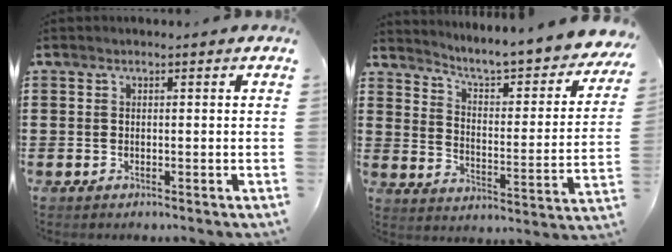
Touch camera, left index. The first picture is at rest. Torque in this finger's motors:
{"motor_torque": [2.14, 0.00, 0.34, 0.09]}